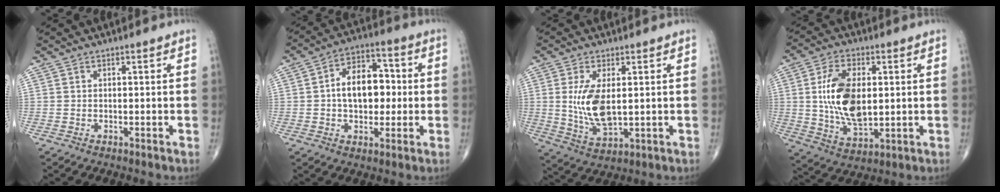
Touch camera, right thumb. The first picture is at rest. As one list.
[{"total": 11.9, "force": [0.3, 7.6, 9.2], "torque": [-0.115, 0.024, -0.001]}, {"total": 9.6, "force": [1.0, 4.4, 8.5], "torque": [-0.170, -0.017, 0.032]}, {"total": 14.3, "force": [1.5, 7.7, 12.0], "torque": [-0.217, -0.010, 0.035]}]